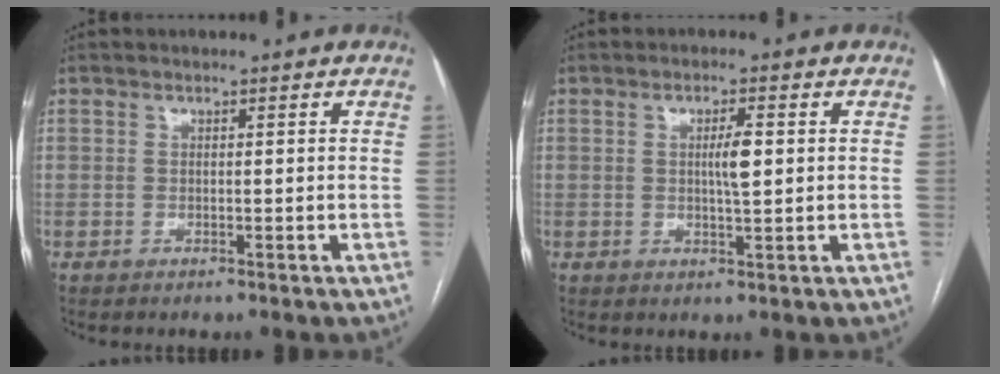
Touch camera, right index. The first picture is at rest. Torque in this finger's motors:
{"motor_torque": [0.04, -0.04, 0.05, 0.05]}